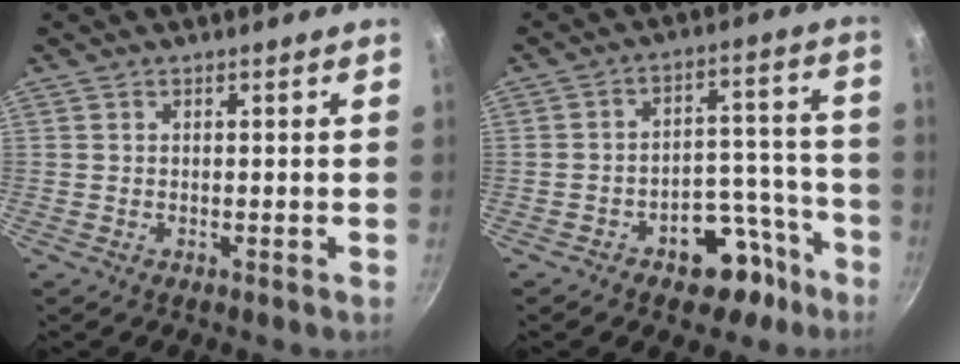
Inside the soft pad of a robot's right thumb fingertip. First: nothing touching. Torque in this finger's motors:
{"motor_torque": [2.85, 2.16, 0.85, -0.69, 0.00]}